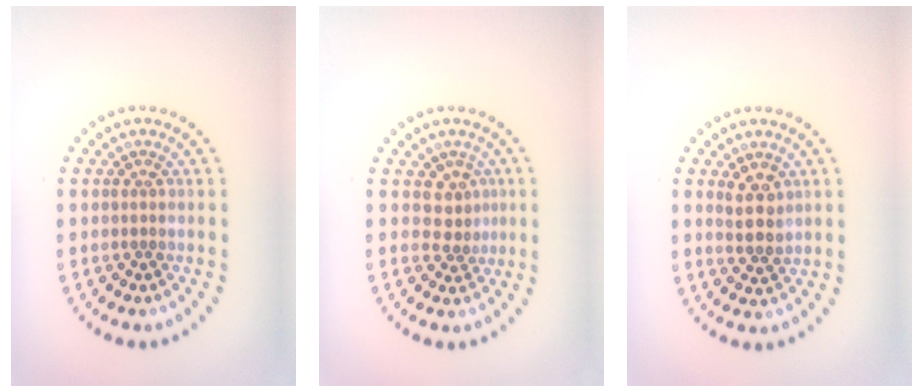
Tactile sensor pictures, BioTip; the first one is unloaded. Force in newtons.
{"total": 2.2, "press": 1.7, "slide": 1.4}
{"total": 2.5, "press": 2.3, "slide": 0.9}